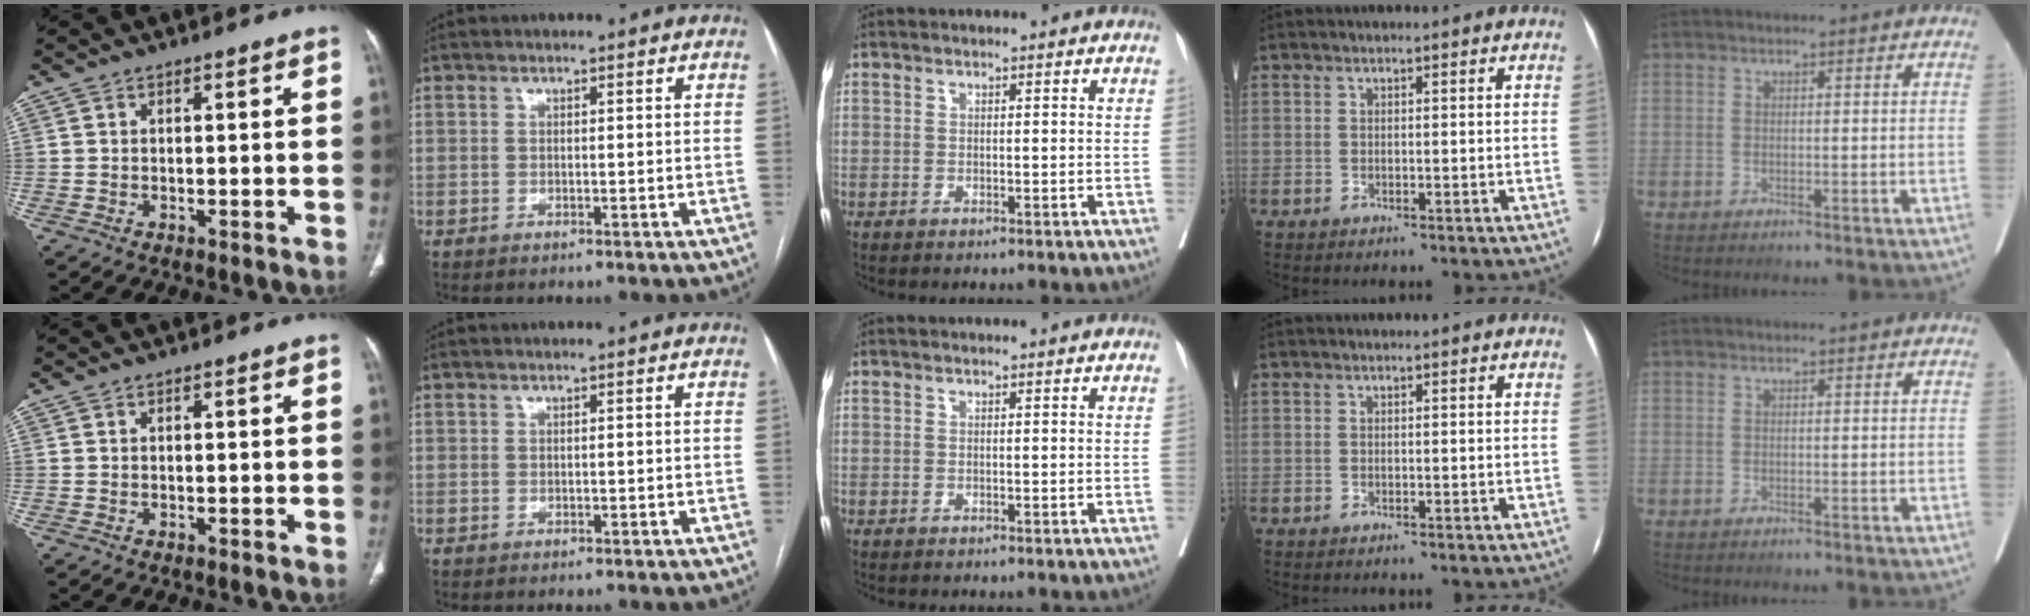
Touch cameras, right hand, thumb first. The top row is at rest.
{}